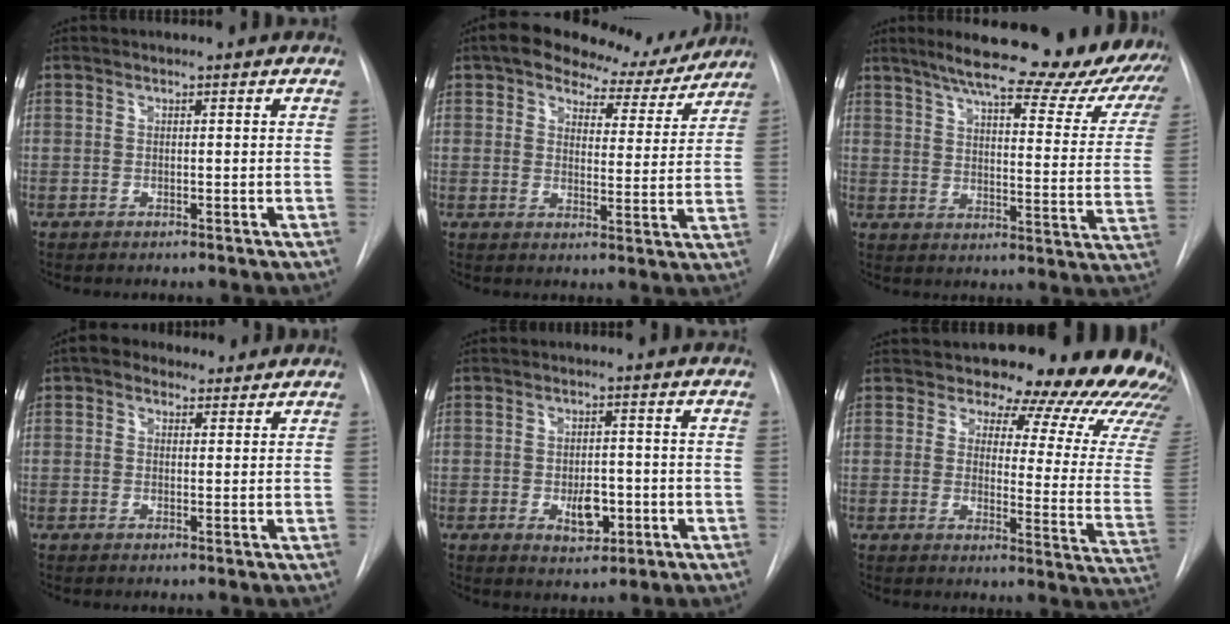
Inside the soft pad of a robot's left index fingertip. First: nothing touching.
{"total": 12.5, "force": [10.8, 4.8, 4.1], "torque": [-0.038, 0.006, 0.134]}
{"total": 25.6, "force": [22.6, 3.5, 11.4], "torque": [-0.163, -0.055, 0.266]}
{"total": 5.1, "force": [3.7, 3.0, 1.9], "torque": [-0.029, 0.027, 0.061]}
{"total": 4.8, "force": [-1.3, 2.7, 3.8], "torque": [-0.054, -0.001, -0.012]}
{"total": 23.5, "force": [20.9, 5.9, 8.8], "torque": [-0.109, -0.109, 0.221]}